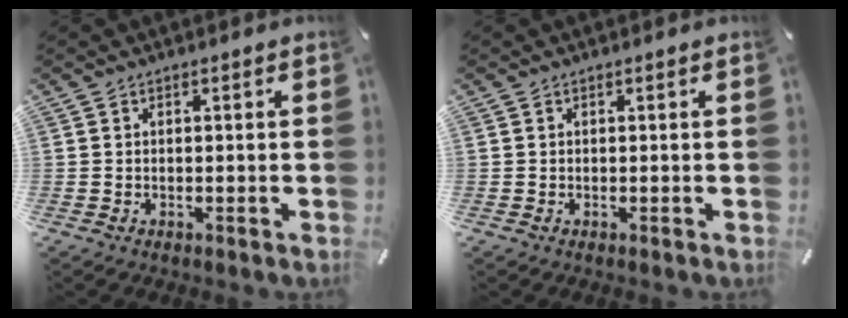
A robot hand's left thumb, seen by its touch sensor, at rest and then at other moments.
{"total": 0.0}